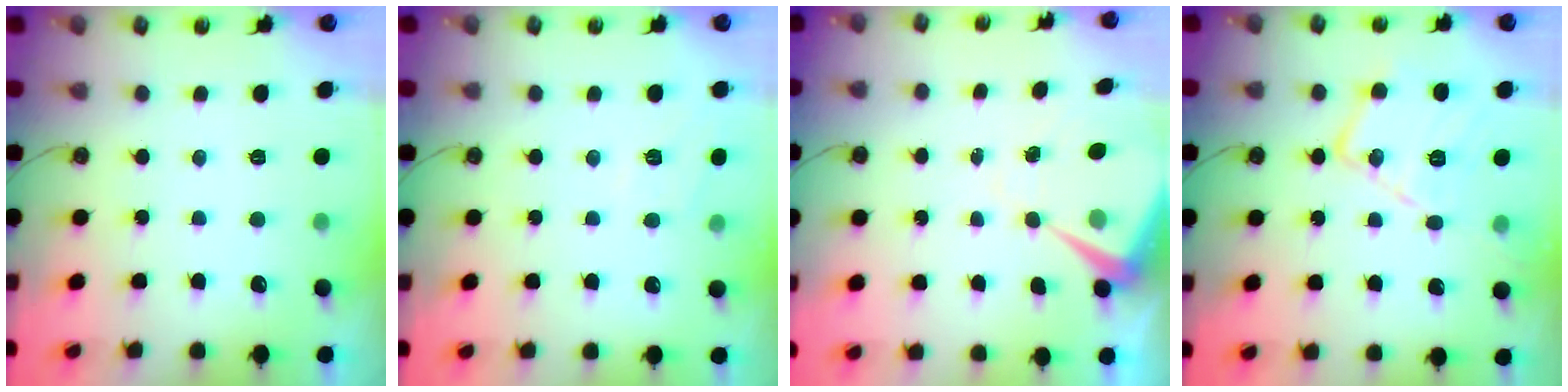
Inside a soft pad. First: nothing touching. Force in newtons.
{"total": 4.0, "press": 3.9, "slide": 0.5}
{"total": 7.6, "press": 7.6, "slide": 0.7}
{"total": 17.8, "press": 17.7, "slide": 1.5}